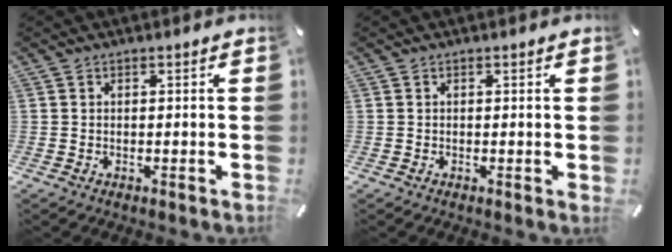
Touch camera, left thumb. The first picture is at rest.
{"total": 0.0}